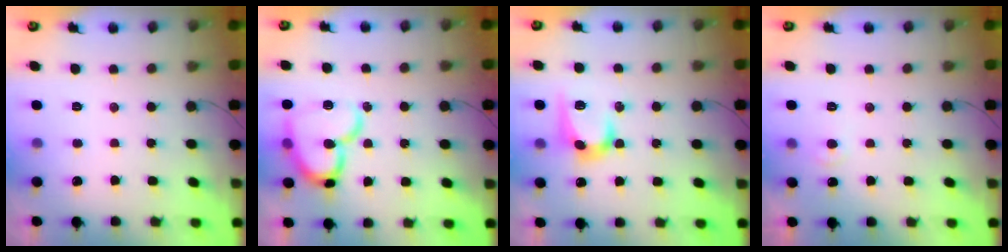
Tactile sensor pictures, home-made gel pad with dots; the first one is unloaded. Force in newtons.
{"total": 16.1, "press": 16.1, "slide": 1.5}
{"total": 9.9, "press": 9.9, "slide": 0.5}
{"total": 3.6, "press": 3.6, "slide": 0.4}